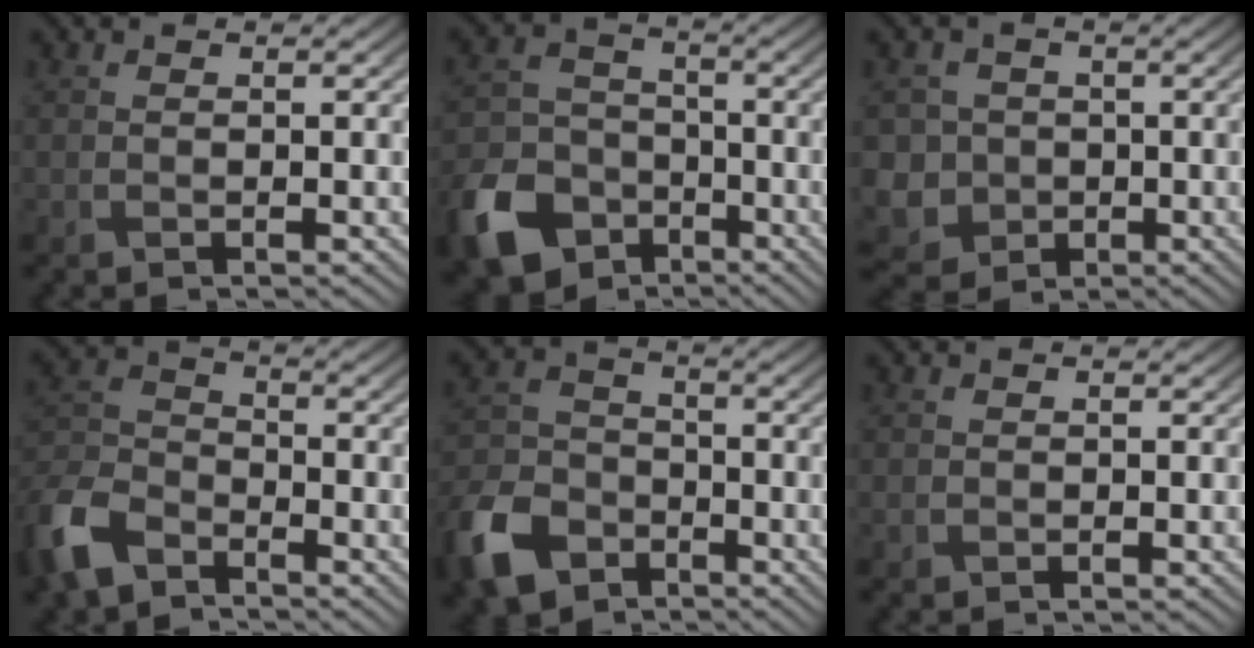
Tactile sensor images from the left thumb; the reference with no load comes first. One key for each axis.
{"total": 12.0, "fx": -6.7, "fy": 8.3, "fz": 5.6, "tx": -0.151, "ty": -0.036, "tz": -0.136}
{"total": 5.7, "fx": -1.0, "fy": 5.4, "fz": 1.3, "tx": -0.042, "ty": -0.013, "tz": -0.041}
{"total": 9.3, "fx": -6.5, "fy": 5.0, "fz": 4.4, "tx": -0.113, "ty": -0.014, "tz": -0.151}
{"total": 10.2, "fx": -6.2, "fy": 6.6, "fz": 4.7, "tx": -0.126, "ty": -0.022, "tz": -0.139}
{"total": 0.5, "fx": 0.0, "fy": 0.5, "fz": -0.1, "tx": 0.003, "ty": -0.003, "tz": -0.003}